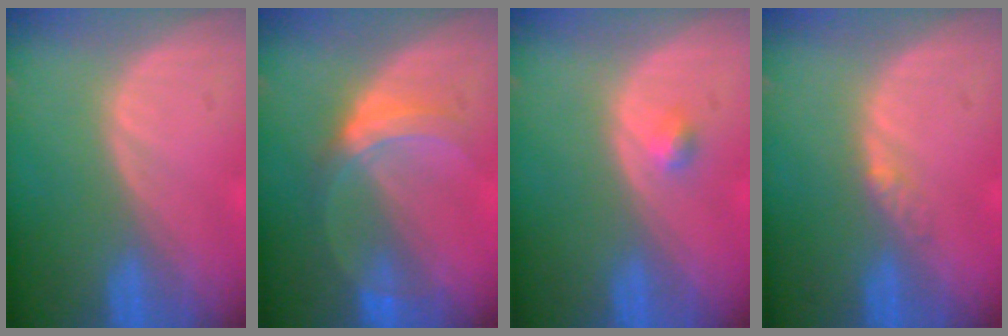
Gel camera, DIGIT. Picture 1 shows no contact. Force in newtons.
{"total": 5.3, "press": 4.9, "slide": 1.9}
{"total": 1.7, "press": 1.4, "slide": 0.8}
{"total": 1.8, "press": 1.6, "slide": 1.0}